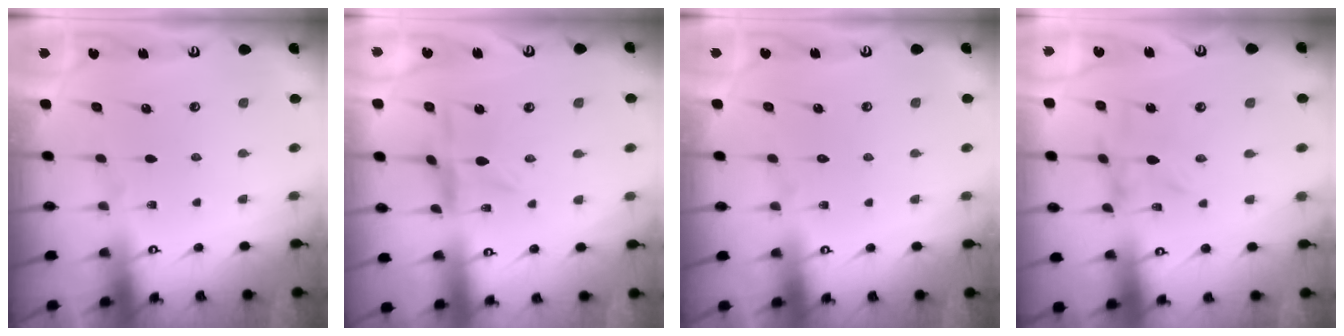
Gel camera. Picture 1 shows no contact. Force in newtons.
{"total": 2.4, "press": 2.4, "slide": 0.3}
{"total": 1.8, "press": 1.8, "slide": 0.2}
{"total": 0.0}